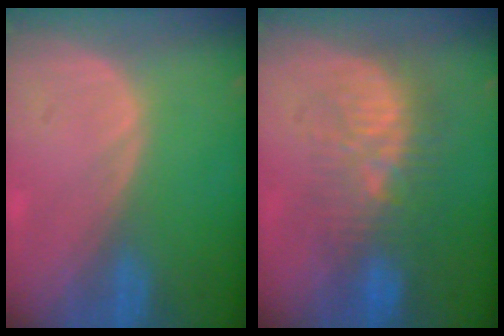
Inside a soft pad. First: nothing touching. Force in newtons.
{"total": 9.1, "press": 8.6, "slide": 2.8}